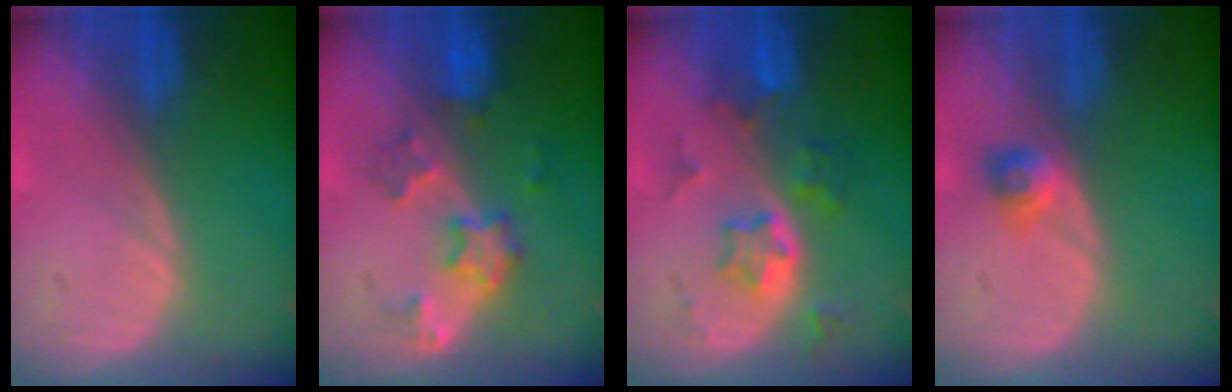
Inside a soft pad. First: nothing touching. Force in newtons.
{"total": 5.9, "press": 5.4, "slide": 2.4}
{"total": 5.9, "press": 5.3, "slide": 2.5}
{"total": 2.5, "press": 2.2, "slide": 1.3}